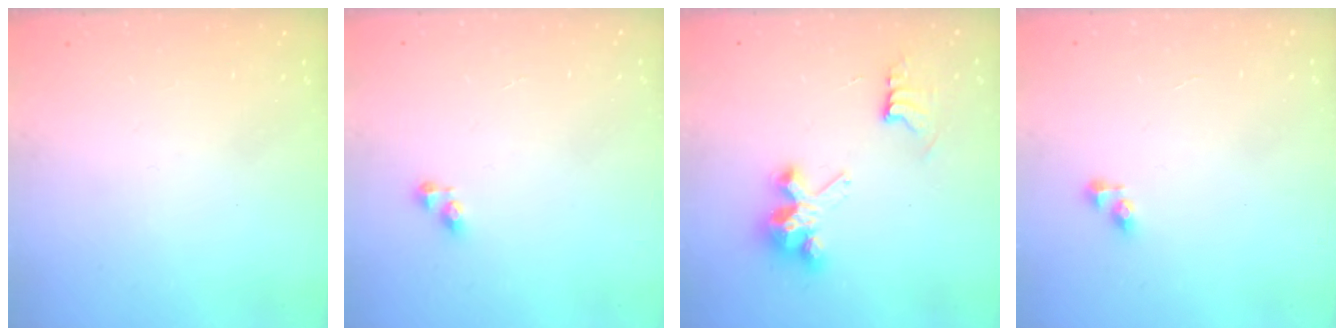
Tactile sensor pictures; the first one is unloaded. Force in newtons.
{"total": 3.8, "press": 3.7, "slide": 0.4}
{"total": 9.8, "press": 9.8, "slide": 0.8}
{"total": 4.0, "press": 3.9, "slide": 0.6}